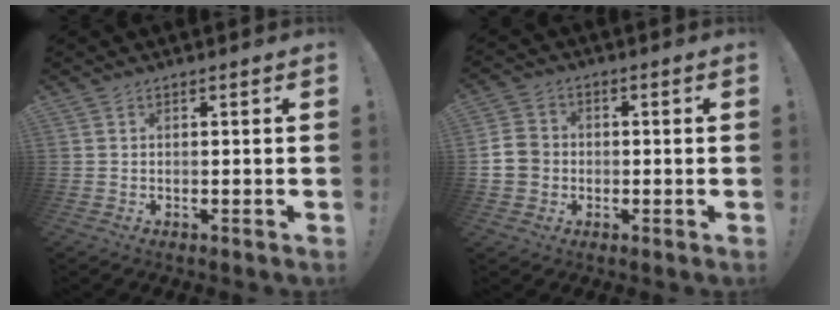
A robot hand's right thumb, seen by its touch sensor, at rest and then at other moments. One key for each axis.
{"total": 8.2, "fx": -0.6, "fy": 7.4, "fz": 3.5, "tx": -0.060, "ty": 0.016, "tz": -0.007}